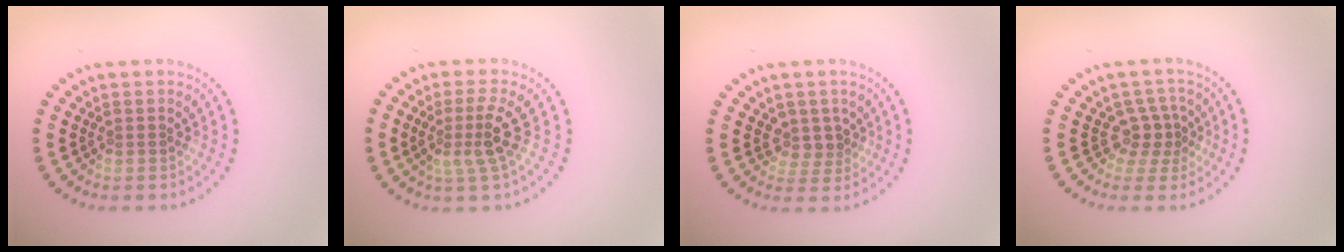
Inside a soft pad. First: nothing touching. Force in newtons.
{"total": 3.1, "press": 2.2, "slide": 2.2}
{"total": 2.1, "press": 1.7, "slide": 1.3}
{"total": 2.6, "press": 1.8, "slide": 1.9}